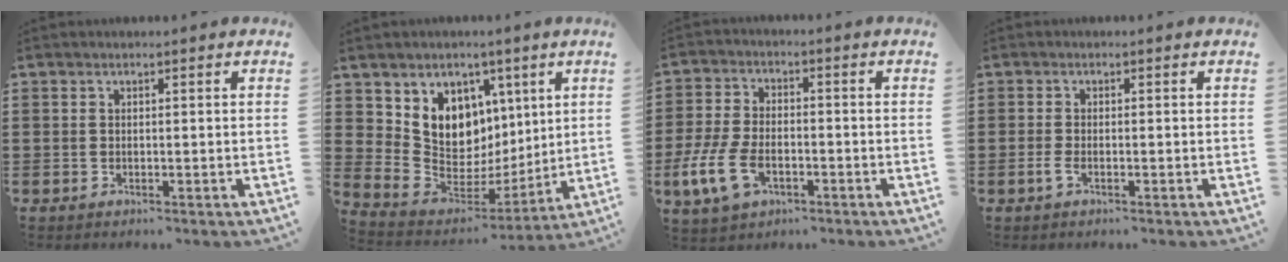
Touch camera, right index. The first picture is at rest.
{"total": 9.1, "force": [4.3, 7.8, 2.1], "torque": [-0.072, -0.057, 0.086]}
{"total": 6.1, "force": [-2.0, 2.9, 5.0], "torque": [-0.120, -0.010, -0.039]}
{"total": 1.4, "force": [-0.7, 0.4, 1.2], "torque": [-0.036, -0.007, -0.016]}